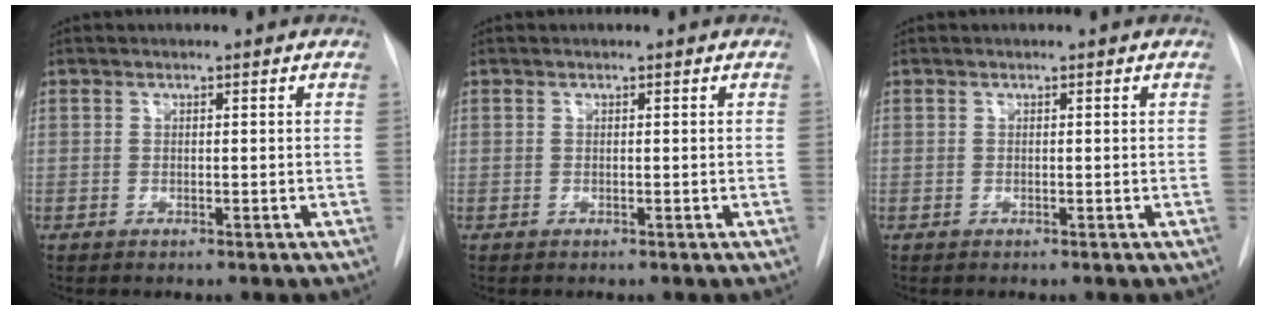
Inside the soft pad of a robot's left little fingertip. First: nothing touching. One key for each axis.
{"total": 0.0}
{"total": 0.0}